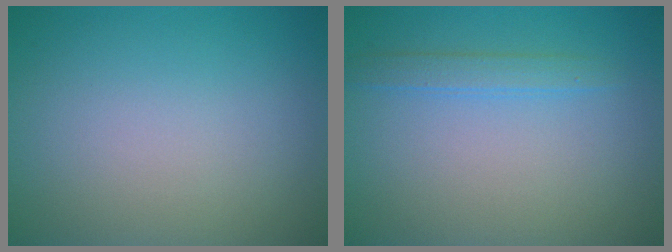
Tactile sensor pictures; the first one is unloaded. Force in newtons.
{"total": 1.6, "press": 1.6, "slide": 0.0}